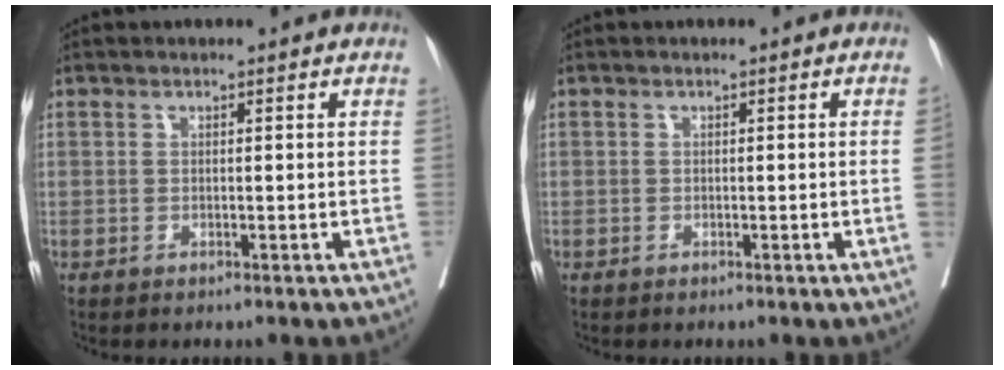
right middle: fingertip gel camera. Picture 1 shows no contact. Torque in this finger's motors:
{"motor_torque": [0.93, -1.21, -0.17, -0.21]}